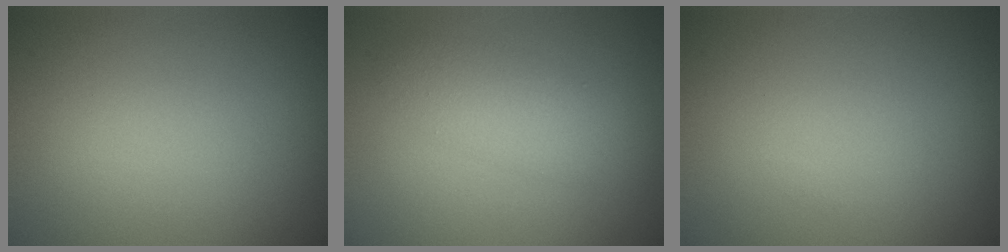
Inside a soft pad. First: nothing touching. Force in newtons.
{"total": 2.9, "press": 2.9, "slide": 0.1}
{"total": 0.0}